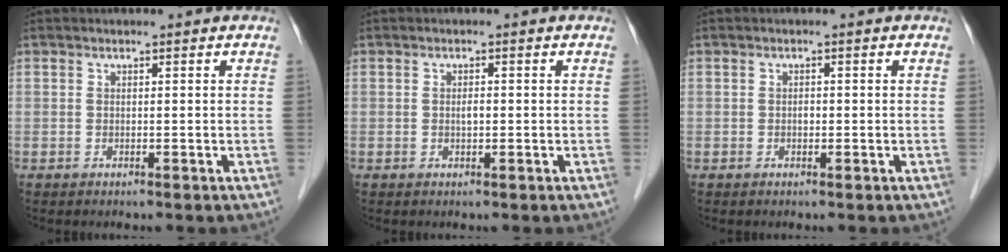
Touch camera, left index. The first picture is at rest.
{"total": 1.1, "force": [-0.2, 0.4, 1.0], "torque": [-0.020, -0.001, -0.004]}
{"total": 0.8, "force": [-0.3, 0.4, 0.6], "torque": [-0.010, -0.001, -0.006]}